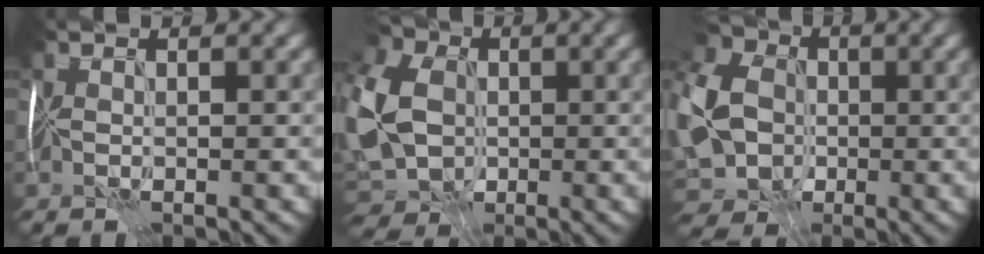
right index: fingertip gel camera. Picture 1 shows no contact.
{"total": 14.1, "force": [-1.0, 10.8, 9.0], "torque": [-0.206, -0.006, -0.032]}
{"total": 12.7, "force": [-1.5, 9.9, 7.8], "torque": [-0.178, -0.009, -0.028]}